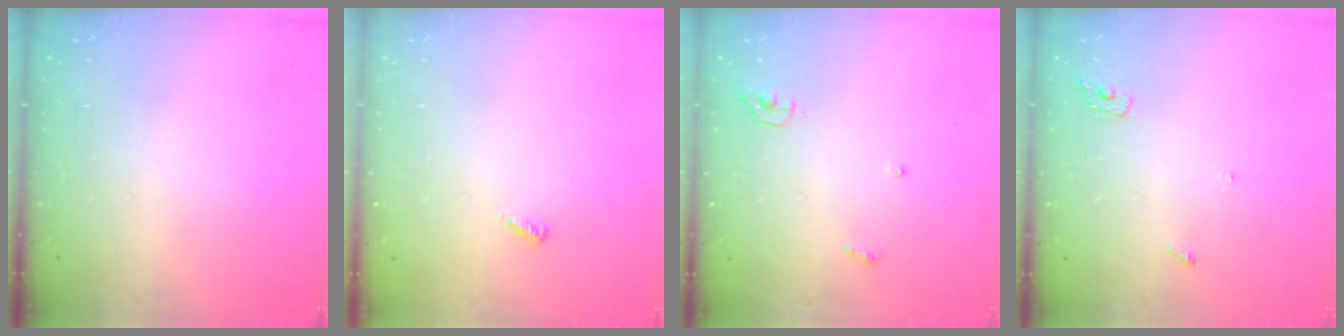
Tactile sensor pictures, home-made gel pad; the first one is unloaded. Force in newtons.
{"total": 3.2, "press": 3.2, "slide": 0.5}
{"total": 3.5, "press": 3.5, "slide": 0.3}
{"total": 3.4, "press": 3.3, "slide": 0.3}